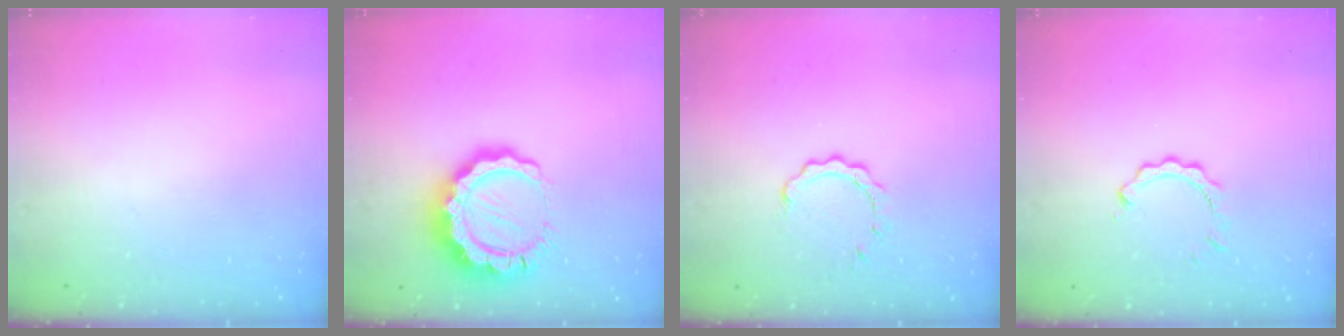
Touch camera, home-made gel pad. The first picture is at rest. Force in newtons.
{"total": 14.3, "press": 14.2, "slide": 1.4}
{"total": 3.2, "press": 3.1, "slide": 0.4}
{"total": 2.0, "press": 2.0, "slide": 0.2}